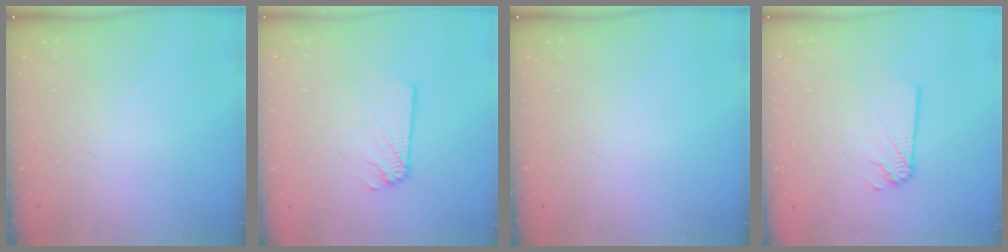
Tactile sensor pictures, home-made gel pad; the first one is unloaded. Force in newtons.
{"total": 1.2, "press": 1.2, "slide": 0.1}
{"total": 0.0}
{"total": 1.2, "press": 1.2, "slide": 0.1}